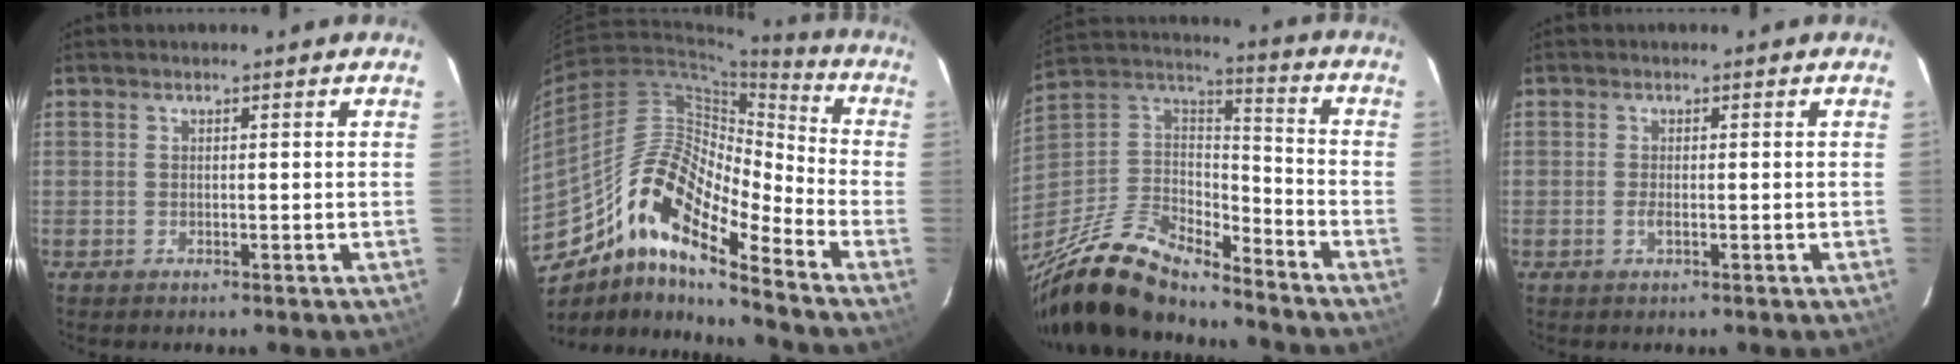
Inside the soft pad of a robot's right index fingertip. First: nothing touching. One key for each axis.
{"total": 16.4, "fx": -11.1, "fy": 4.1, "fz": 11.3, "tx": -0.186, "ty": 0.009, "tz": -0.221}
{"total": 21.9, "fx": -17.7, "fy": 6.8, "fz": 11.0, "tx": -0.241, "ty": -0.018, "tz": -0.324}
{"total": 0.9, "fx": -0.3, "fy": 0.1, "fz": 0.8, "tx": -0.018, "ty": -0.001, "tz": -0.007}